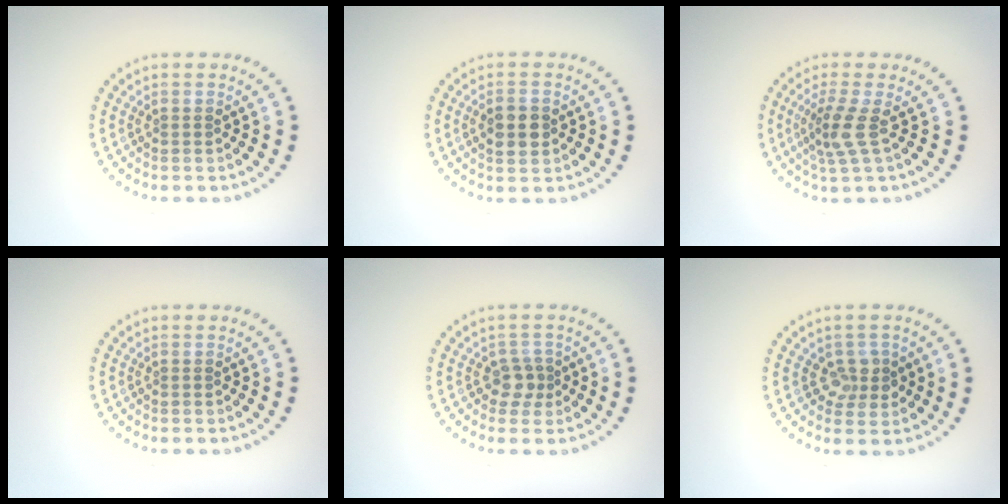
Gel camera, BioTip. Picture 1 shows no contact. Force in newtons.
{"total": 2.6, "press": 2.6, "slide": 0.1}
{"total": 2.7, "press": 2.1, "slide": 1.7}
{"total": 0.0}
{"total": 1.8, "press": 1.6, "slide": 0.9}
{"total": 2.4, "press": 2.2, "slide": 0.9}